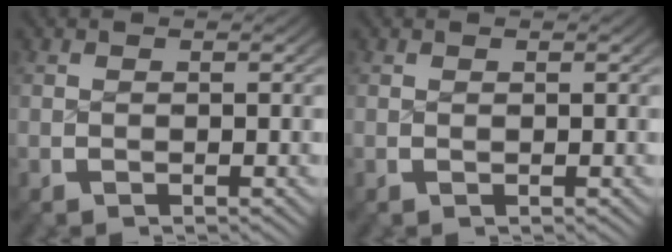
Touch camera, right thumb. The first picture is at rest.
{"total": 0.0}